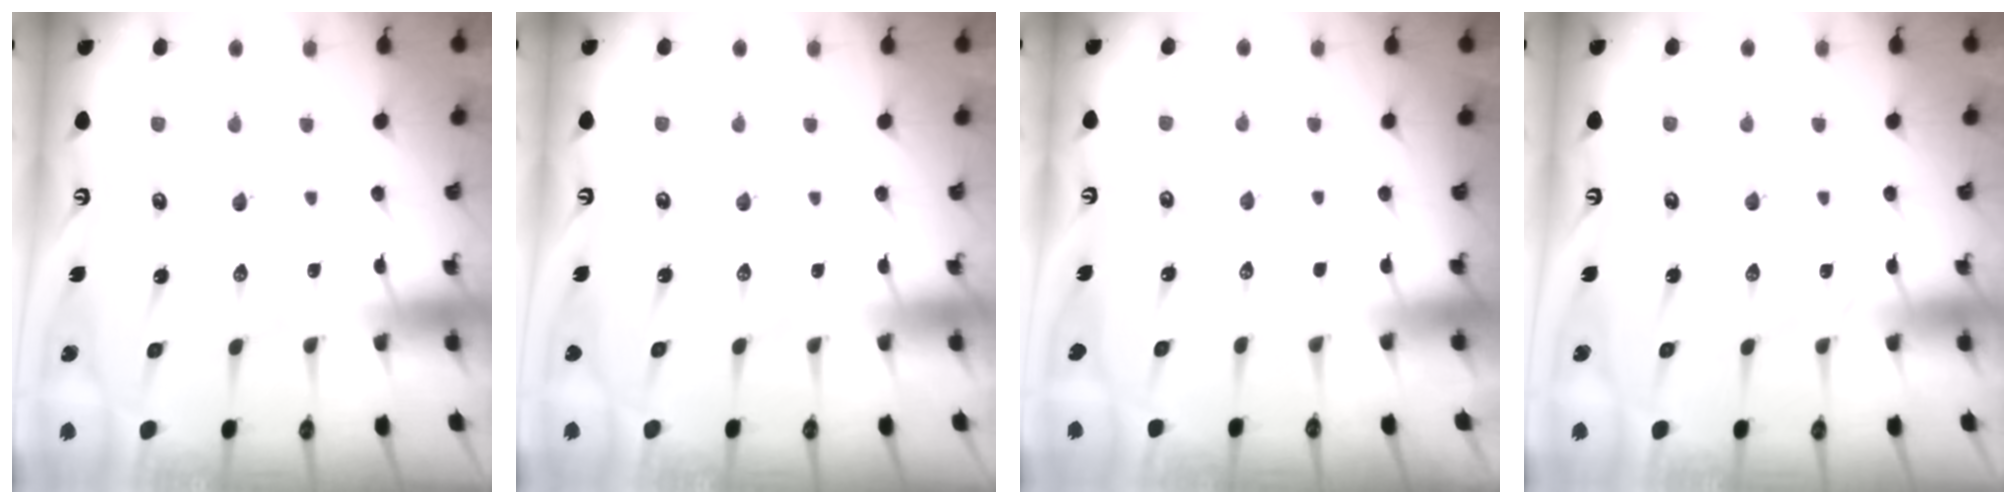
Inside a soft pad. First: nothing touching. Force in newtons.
{"total": 0.0}
{"total": 2.7, "press": 2.6, "slide": 0.6}
{"total": 0.0}